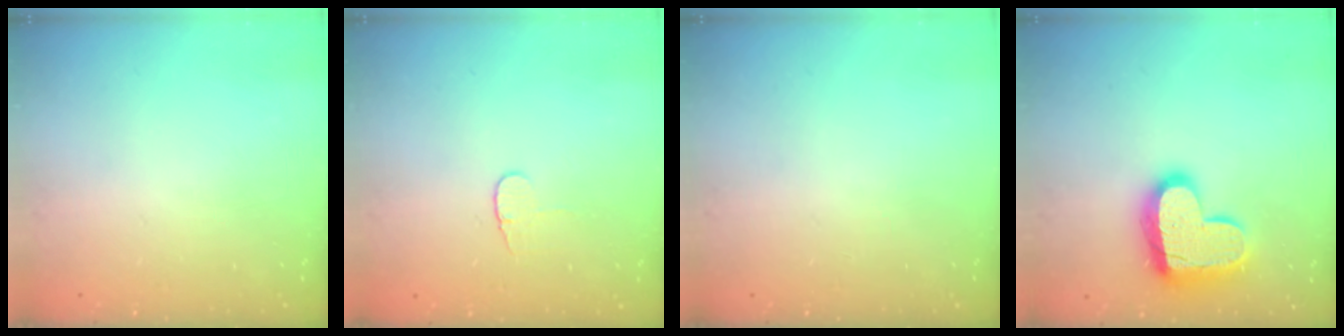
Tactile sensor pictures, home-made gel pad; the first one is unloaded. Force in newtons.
{"total": 3.7, "press": 3.7, "slide": 0.5}
{"total": 0.0}
{"total": 17.2, "press": 17.1, "slide": 1.1}